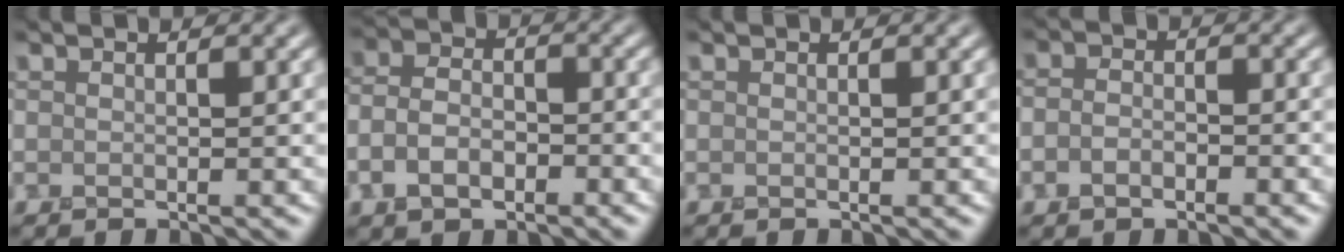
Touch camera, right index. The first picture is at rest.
{"total": 4.4, "force": [-1.7, 3.0, 2.8], "torque": [-0.052, 0.000, -0.038]}
{"total": 0.0}
{"total": 2.1, "force": [-0.9, 1.3, 1.4], "torque": [-0.023, 0.001, -0.022]}